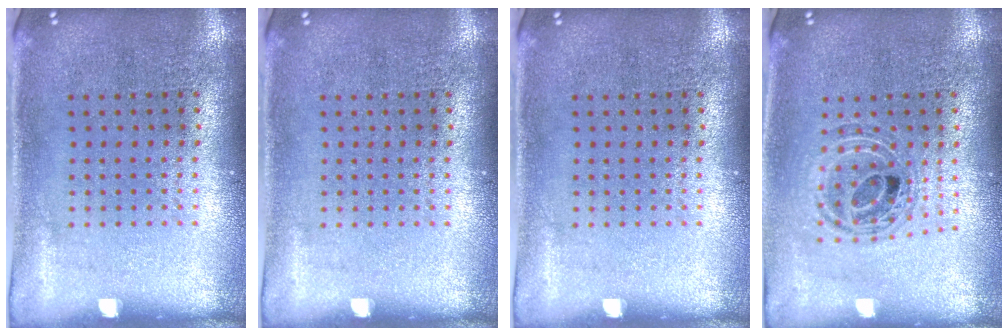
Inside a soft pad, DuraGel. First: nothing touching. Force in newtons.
{"total": 0.0}
{"total": 0.0}
{"total": 0.9, "press": 0.9, "slide": 0.2}